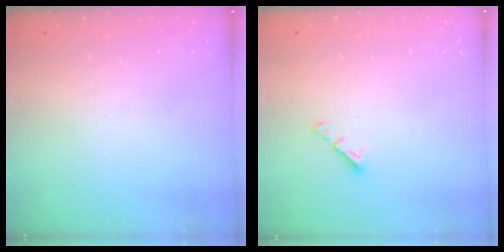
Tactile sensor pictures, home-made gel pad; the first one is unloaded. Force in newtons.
{"total": 2.8, "press": 2.7, "slide": 0.5}